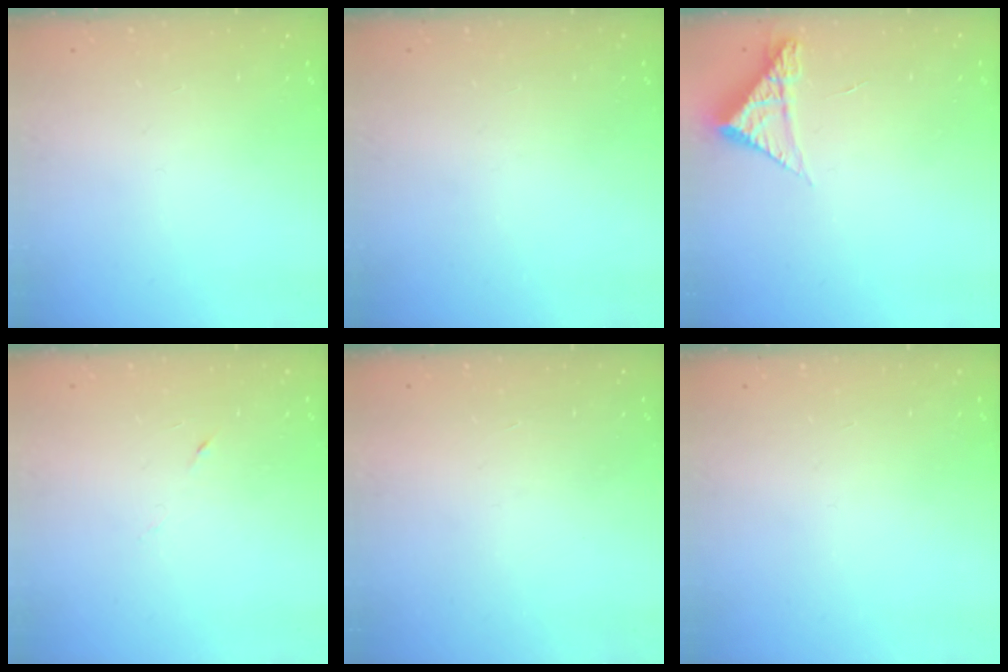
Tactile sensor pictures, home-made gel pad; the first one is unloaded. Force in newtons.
{"total": 0.0}
{"total": 4.9, "press": 4.9, "slide": 0.4}
{"total": 3.1, "press": 3.0, "slide": 1.0}
{"total": 1.5, "press": 1.5, "slide": 0.1}
{"total": 0.0}